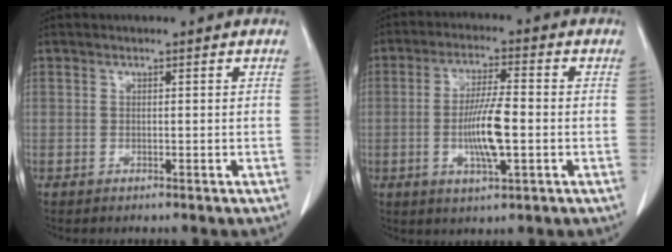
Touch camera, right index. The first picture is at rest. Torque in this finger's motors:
{"motor_torque": [0.58, 0.40, 0.20, 0.07]}